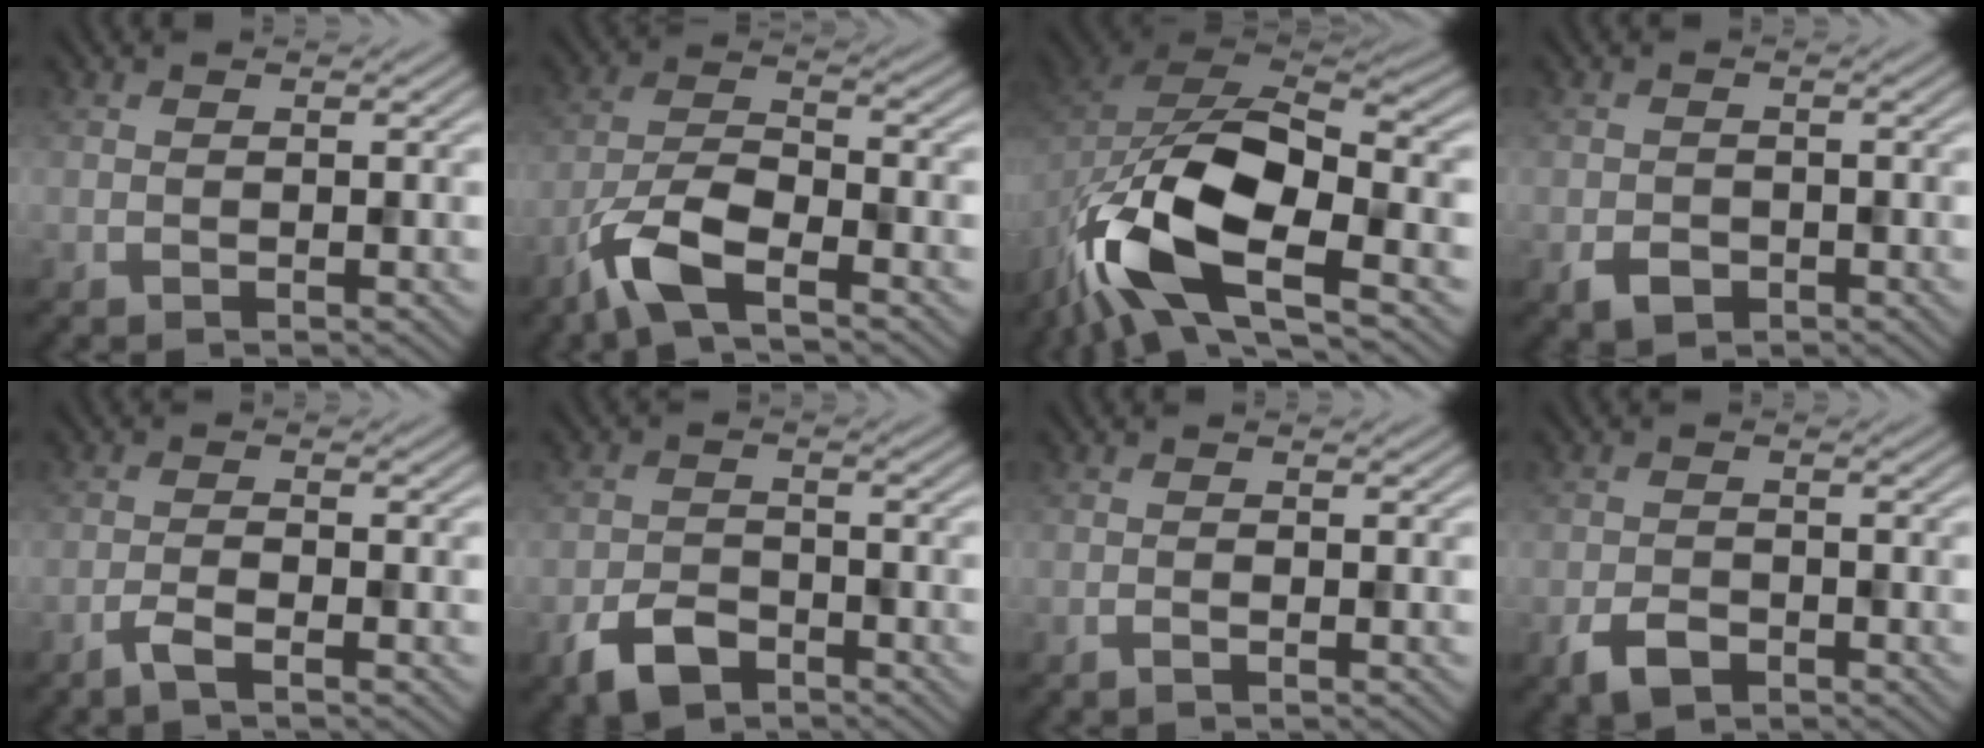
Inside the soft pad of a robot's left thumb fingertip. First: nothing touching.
{"total": 7.4, "force": [-4.8, 2.2, 5.1], "torque": [-0.107, 0.002, -0.109]}
{"total": 14.6, "force": [-6.2, 7.6, 10.8], "torque": [-0.230, -0.032, -0.118]}
{"total": 2.2, "force": [-1.2, 1.6, 1.0], "torque": [-0.020, -0.004, -0.025]}
{"total": 2.4, "force": [-1.7, 0.4, 1.6], "torque": [-0.037, 0.004, -0.040]}
{"total": 4.7, "force": [-3.2, 2.5, 2.4], "torque": [-0.048, -0.005, -0.069]}
{"total": 0.6, "force": [-0.4, 0.0, 0.4], "torque": [-0.009, 0.003, -0.008]}
{"total": 3.2, "force": [-2.0, 1.8, 1.7], "torque": [-0.035, -0.004, -0.043]}